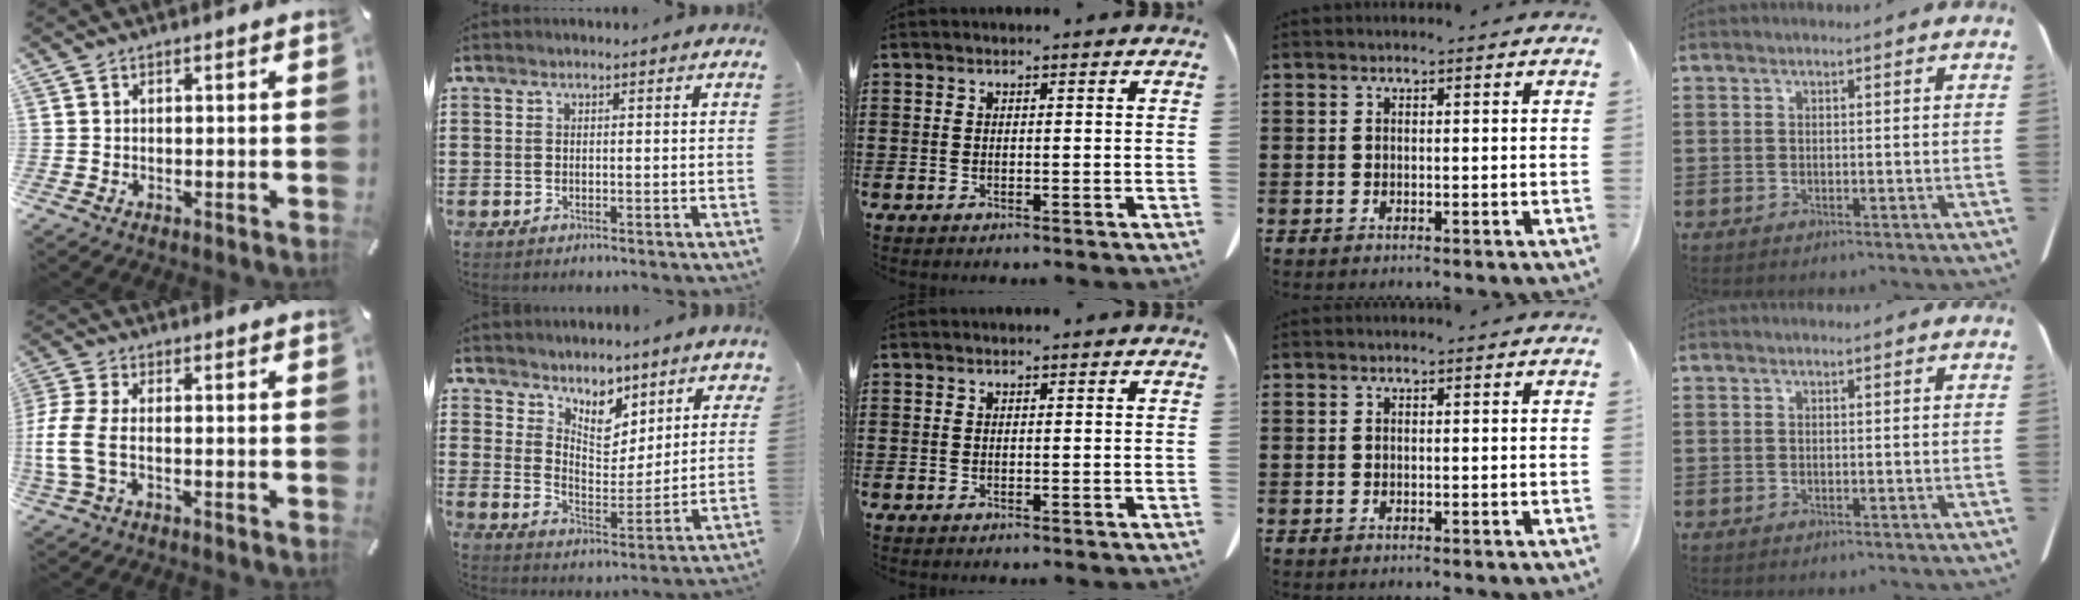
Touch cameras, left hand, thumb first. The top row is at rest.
{"thumb": {"total": 7.9, "force": [-1.8, 3.8, 6.7], "torque": [-0.154, -0.010, -0.033]}, "index": {"total": 6.3, "force": [5.7, 2.4, 1.3], "torque": [-0.041, -0.040, 0.098]}}